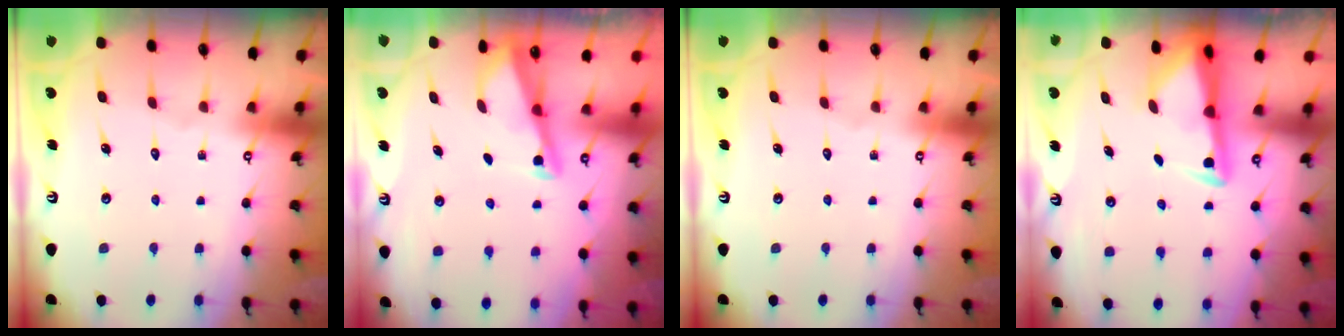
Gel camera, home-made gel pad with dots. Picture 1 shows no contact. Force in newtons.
{"total": 2.8, "press": 2.8, "slide": 0.3}
{"total": 0.0}
{"total": 3.0, "press": 3.0, "slide": 0.5}